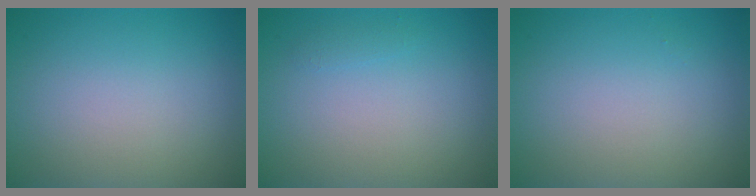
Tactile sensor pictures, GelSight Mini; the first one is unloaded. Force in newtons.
{"total": 0.5, "press": 0.5, "slide": 0.1}
{"total": 0.0}